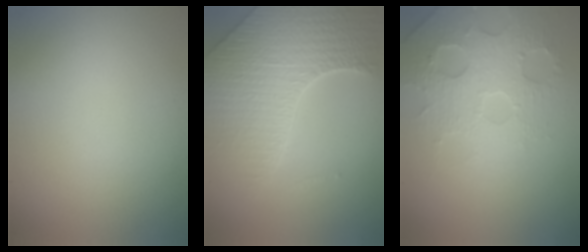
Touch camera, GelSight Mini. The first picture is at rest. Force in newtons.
{"total": 8.1, "press": 5.7, "slide": 5.7}
{"total": 4.1, "press": 4.0, "slide": 0.9}